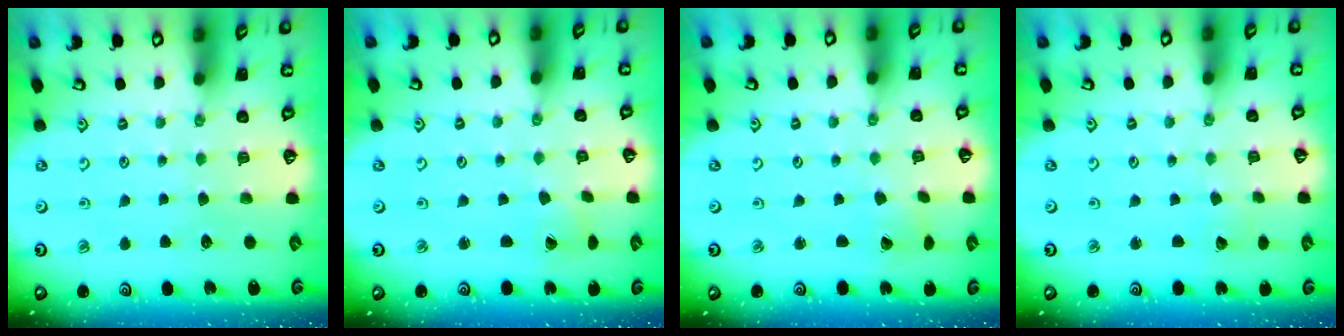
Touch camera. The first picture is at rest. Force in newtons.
{"total": 2.5, "press": 2.5, "slide": 0.1}
{"total": 1.6, "press": 1.5, "slide": 0.4}
{"total": 1.5, "press": 1.5, "slide": 0.0}